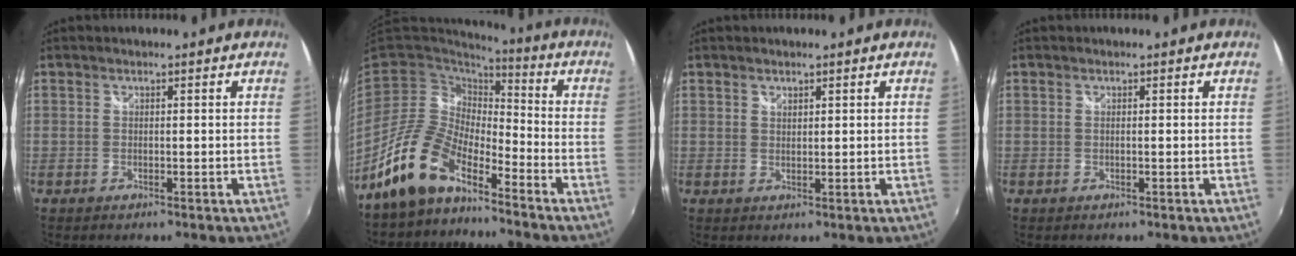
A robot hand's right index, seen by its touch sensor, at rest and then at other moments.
{"total": 13.0, "force": [-9.6, 5.1, 7.0], "torque": [-0.142, 0.010, -0.190]}
{"total": 1.1, "force": [0.8, 0.6, 0.3], "torque": [-0.002, 0.001, 0.014]}
{"total": 0.0}